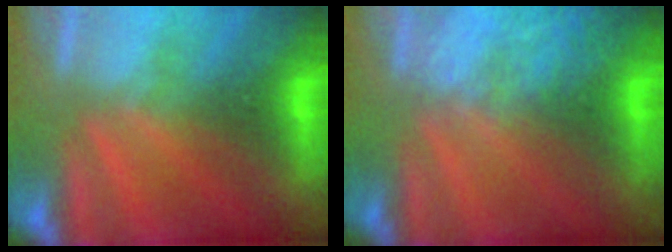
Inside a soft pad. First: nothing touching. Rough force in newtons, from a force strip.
{"total": 2.1}